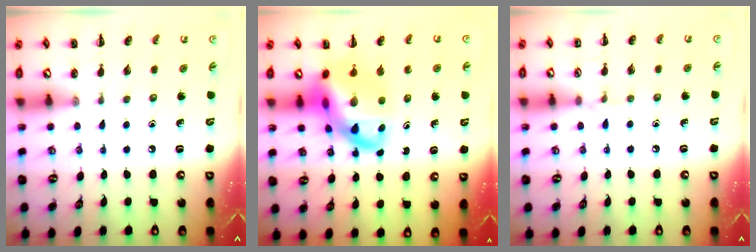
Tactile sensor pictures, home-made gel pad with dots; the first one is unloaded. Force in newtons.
{"total": 15.2, "press": 14.7, "slide": 3.8}
{"total": 4.0, "press": 3.7, "slide": 1.5}